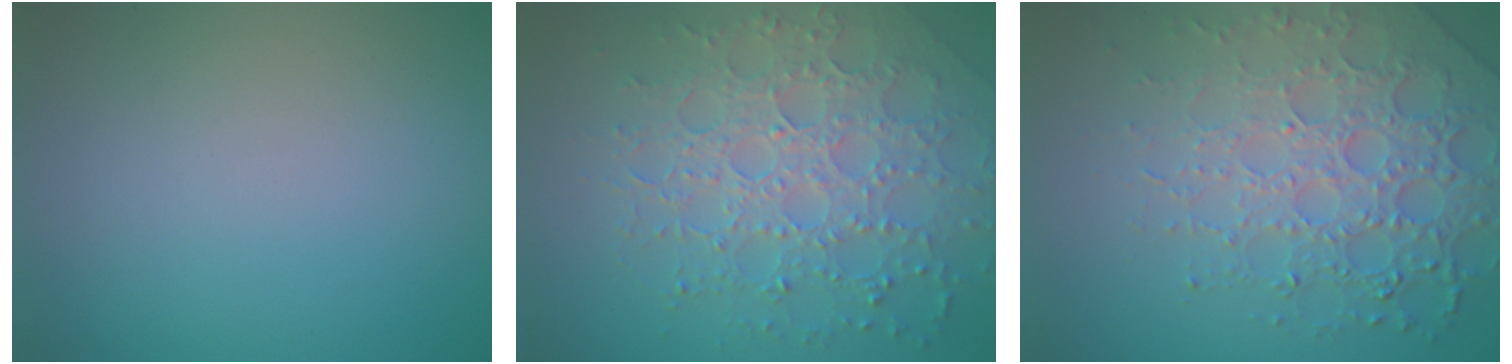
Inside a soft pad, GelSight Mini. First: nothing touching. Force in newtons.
{"total": 7.3, "press": 5.2, "slide": 5.1}
{"total": 7.3, "press": 5.2, "slide": 5.2}